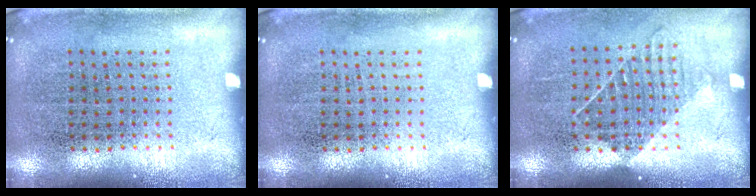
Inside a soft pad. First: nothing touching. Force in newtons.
{"total": 0.0}
{"total": 1.1, "press": 0.9, "slide": 0.6}